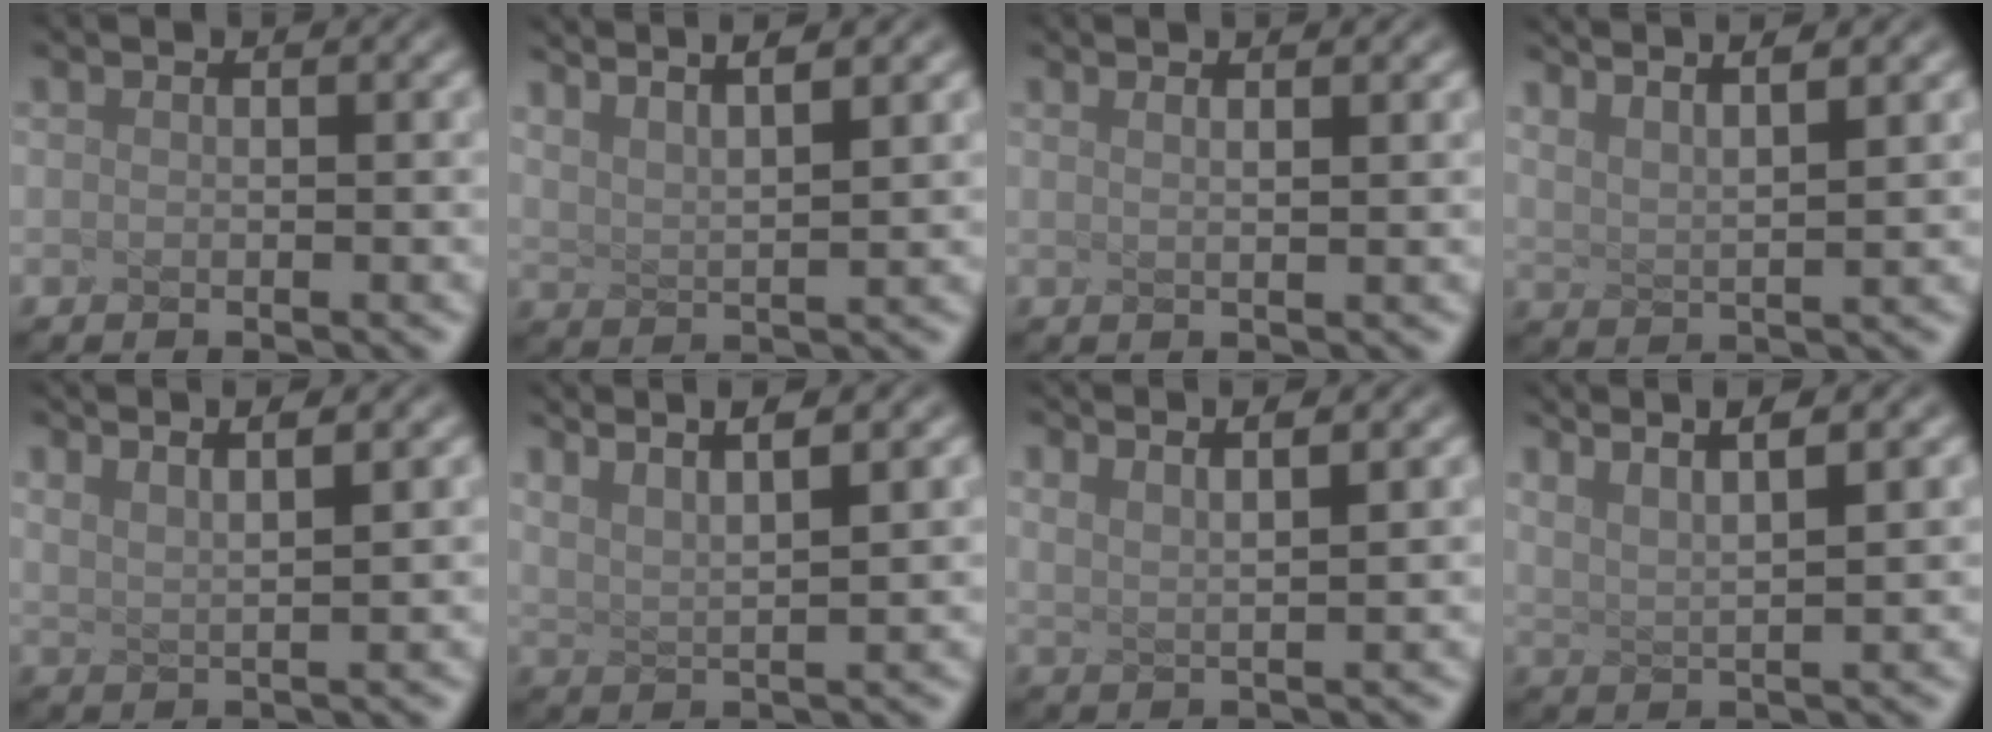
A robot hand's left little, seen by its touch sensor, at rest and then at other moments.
{"total": 4.1, "force": [3.3, 0.1, 2.5], "torque": [-0.064, 0.020, 0.062]}
{"total": 1.9, "force": [1.1, 0.6, 1.4], "torque": [-0.017, 0.024, 0.006]}
{"total": 4.0, "force": [3.1, 0.1, 2.6], "torque": [-0.067, 0.021, 0.059]}
{"total": 3.2, "force": [2.3, -0.1, 2.3], "torque": [-0.060, 0.018, 0.048]}
{"total": 4.4, "force": [3.0, 0.1, 3.2], "torque": [-0.084, 0.017, 0.066]}
{"total": 2.7, "force": [2.0, -0.1, 1.9], "torque": [-0.048, 0.015, 0.040]}
{"total": 4.1, "force": [2.6, 0.0, 3.2], "torque": [-0.084, 0.011, 0.062]}